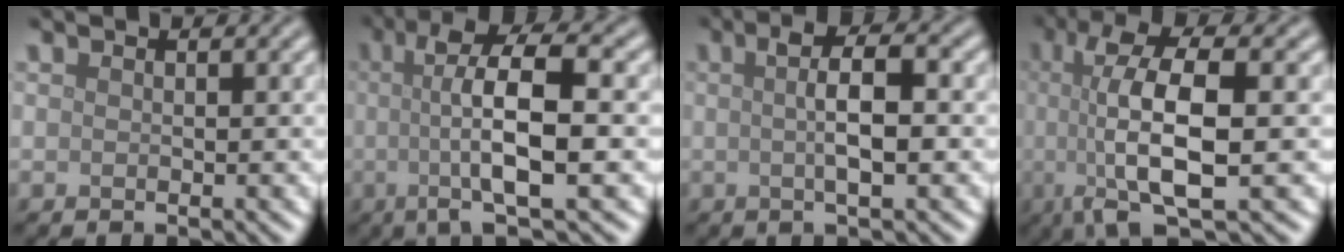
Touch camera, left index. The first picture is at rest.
{"total": 8.8, "force": [-0.2, 2.1, 8.6], "torque": [-0.128, 0.008, -0.010]}
{"total": 4.2, "force": [0.2, 0.9, 4.1], "torque": [-0.069, 0.007, 0.003]}
{"total": 9.7, "force": [-0.1, 3.0, 9.3], "torque": [-0.147, 0.008, -0.010]}